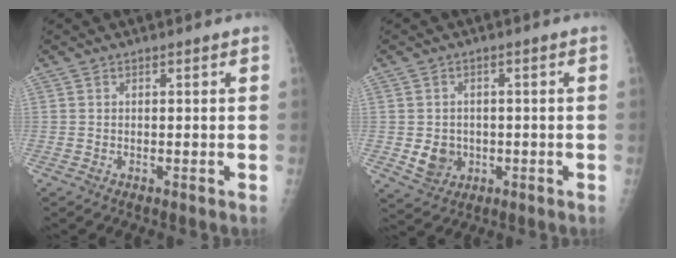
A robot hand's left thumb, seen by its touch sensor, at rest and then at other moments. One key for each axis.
{"total": 5.3, "fx": -1.0, "fy": 4.7, "fz": 2.4, "tx": -0.020, "ty": 0.005, "tz": -0.006}